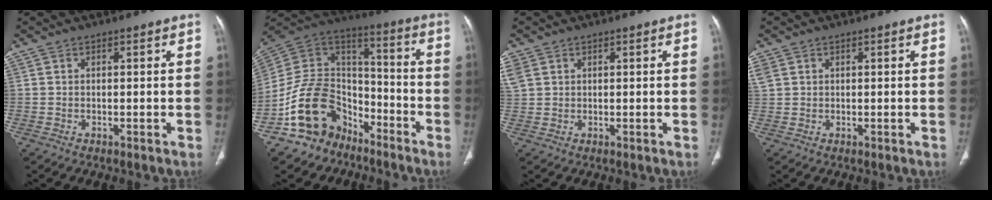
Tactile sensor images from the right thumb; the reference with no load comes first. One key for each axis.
{"total": 17.5, "fx": -10.2, "fy": 12.3, "fz": 7.2, "tx": -0.090, "ty": 0.098, "tz": -0.186}
{"total": 4.5, "fx": 1.9, "fy": 3.7, "fz": 1.9, "tx": -0.059, "ty": 0.014, "tz": 0.050}
{"total": 2.7, "fx": 1.1, "fy": 2.2, "fz": 1.1, "tx": -0.034, "ty": 0.012, "tz": 0.031}